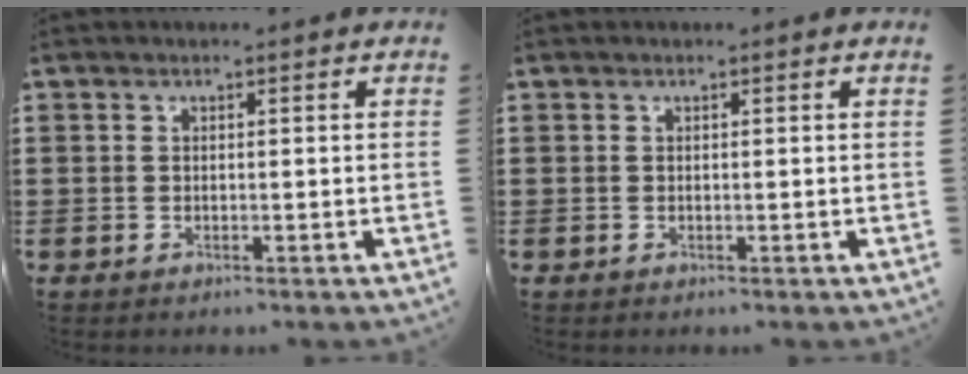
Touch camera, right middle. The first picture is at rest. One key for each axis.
{"total": 0.0}